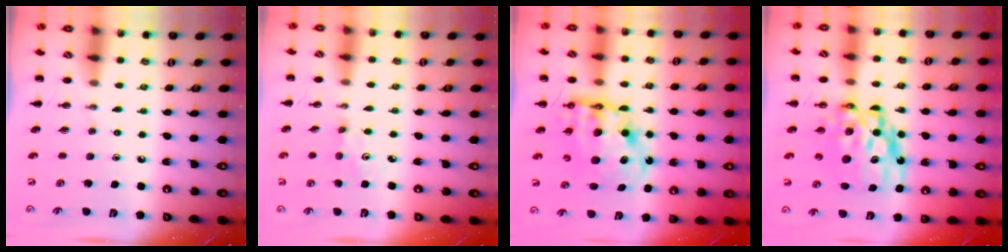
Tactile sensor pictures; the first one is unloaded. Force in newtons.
{"total": 2.6, "press": 2.5, "slide": 0.7}
{"total": 12.2, "press": 11.8, "slide": 3.3}
{"total": 12.9, "press": 12.5, "slide": 3.0}